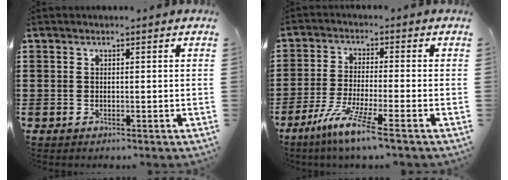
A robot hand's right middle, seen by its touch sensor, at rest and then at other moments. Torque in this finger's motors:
{"motor_torque": [1.57, -0.57, 0.38, 0.16]}